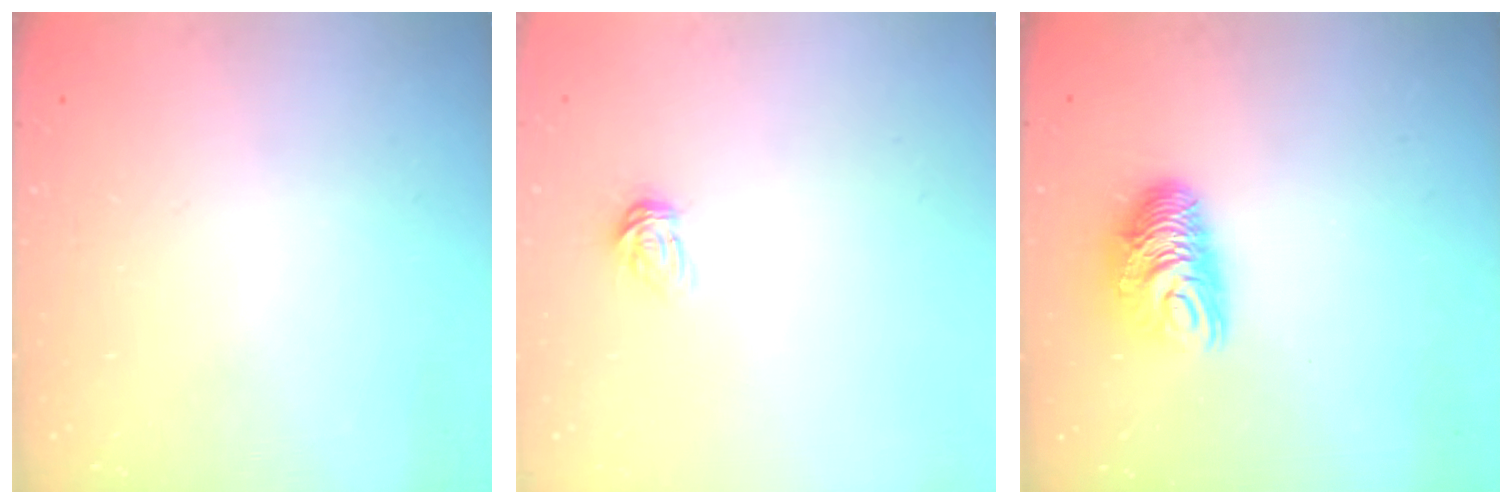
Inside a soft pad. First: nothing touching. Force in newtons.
{"total": 4.2, "press": 4.2, "slide": 0.4}
{"total": 9.8, "press": 9.8, "slide": 0.2}